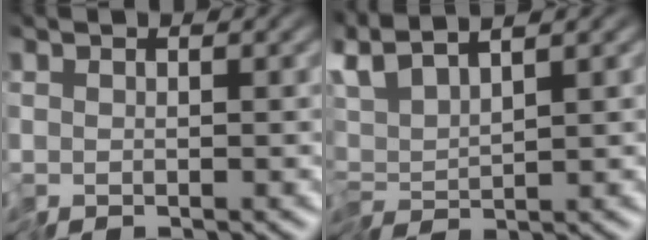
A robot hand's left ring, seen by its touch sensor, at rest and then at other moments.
{"total": 3.3, "force": [1.7, 0.4, 2.7], "torque": [-0.062, 0.012, 0.025]}